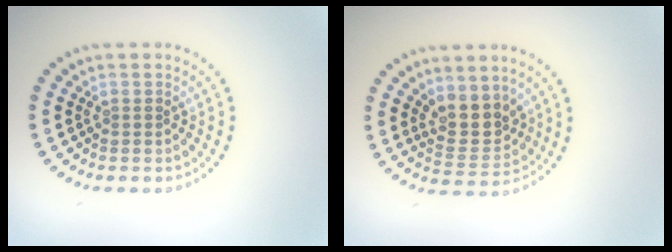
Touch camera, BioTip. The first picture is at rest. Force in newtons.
{"total": 3.4, "press": 3.1, "slide": 1.5}